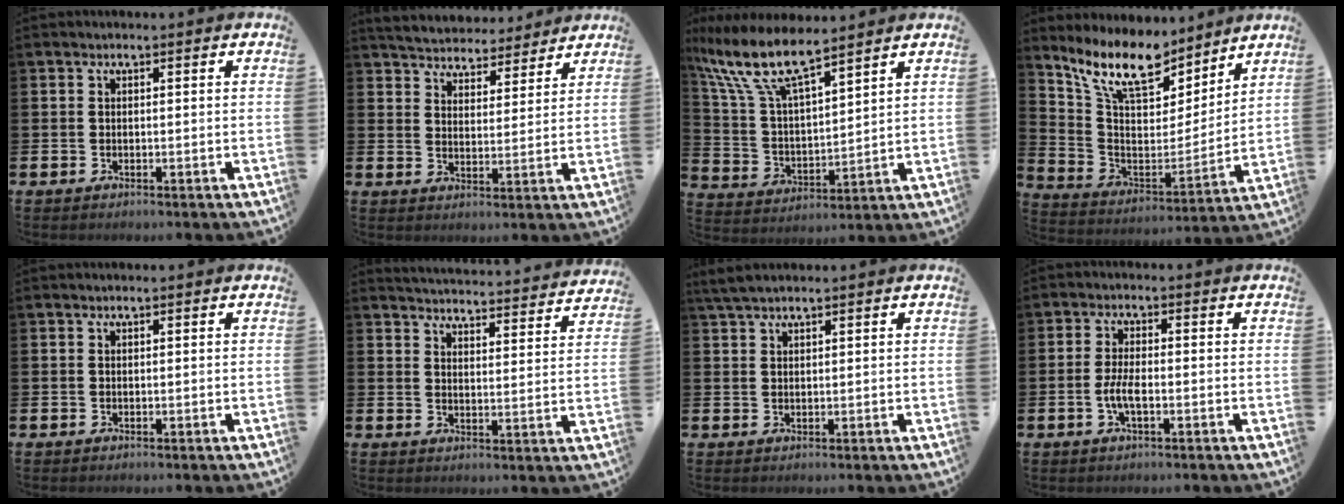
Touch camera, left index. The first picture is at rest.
{"total": 5.1, "force": [5.0, 1.2, -0.1], "torque": [-0.018, -0.036, 0.088]}
{"total": 10.8, "force": [8.9, 2.2, 5.7], "torque": [-0.151, -0.038, 0.156]}
{"total": 12.3, "force": [10.5, 4.4, 4.7], "torque": [-0.131, -0.061, 0.189]}
{"total": 0.0}
{"total": 4.6, "force": [4.6, 0.0, 0.1], "torque": [-0.018, -0.041, 0.080]}
{"total": 2.6, "force": [2.2, 0.6, 1.3], "torque": [-0.038, 0.007, 0.042]}
{"total": 3.2, "force": [-0.9, 1.0, 2.9], "torque": [-0.056, 0.000, -0.019]}